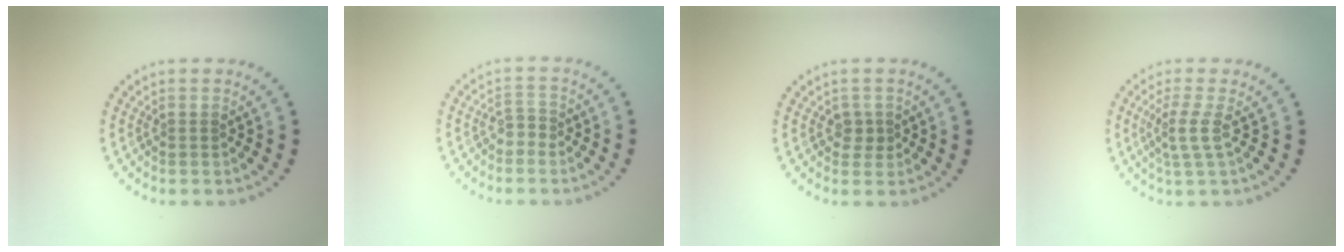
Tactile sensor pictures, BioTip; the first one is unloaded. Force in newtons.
{"total": 1.2, "press": 0.9, "slide": 0.9}
{"total": 1.2, "press": 1.1, "slide": 0.5}
{"total": 2.1, "press": 1.6, "slide": 1.4}